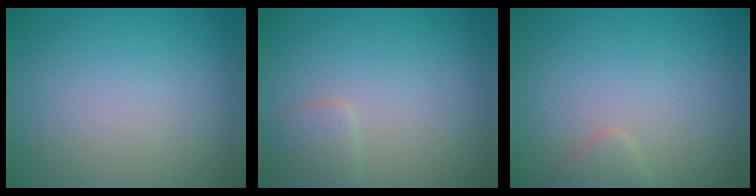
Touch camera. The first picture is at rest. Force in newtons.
{"total": 1.4, "press": 1.4, "slide": 0.0}
{"total": 1.2, "press": 1.2, "slide": 0.1}